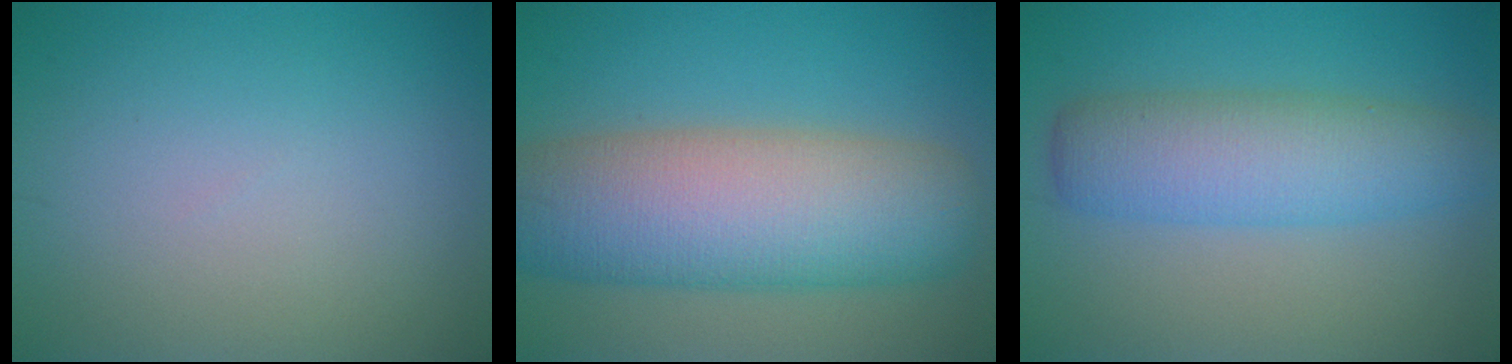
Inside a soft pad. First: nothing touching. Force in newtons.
{"total": 11.7, "press": 11.7, "slide": 0.5}
{"total": 6.1, "press": 6.1, "slide": 0.4}